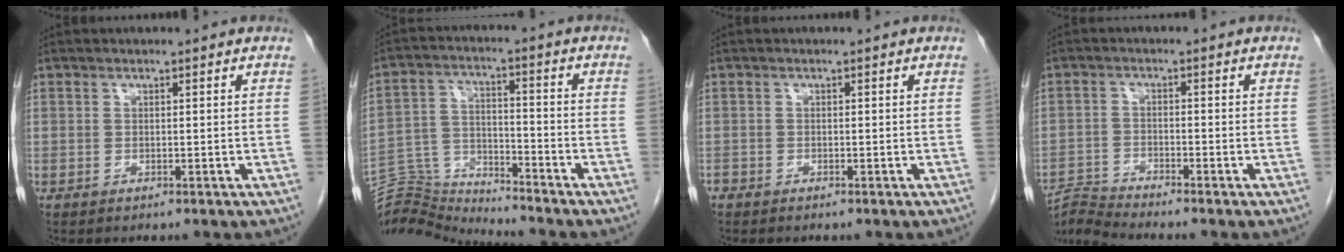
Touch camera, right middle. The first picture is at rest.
{"total": 10.1, "force": [-10.0, -0.9, -1.1], "torque": [0.010, 0.034, -0.188]}
{"total": 0.9, "force": [-0.7, 0.4, 0.1], "torque": [-0.007, -0.001, -0.014]}
{"total": 5.7, "force": [-5.2, -2.2, -0.5], "torque": [-0.009, 0.000, -0.099]}